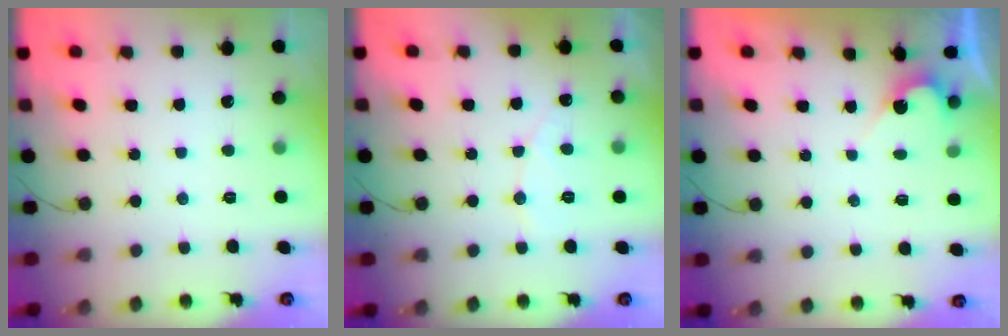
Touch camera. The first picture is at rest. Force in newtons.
{"total": 4.2, "press": 4.2, "slide": 0.2}
{"total": 2.7, "press": 2.7, "slide": 0.1}